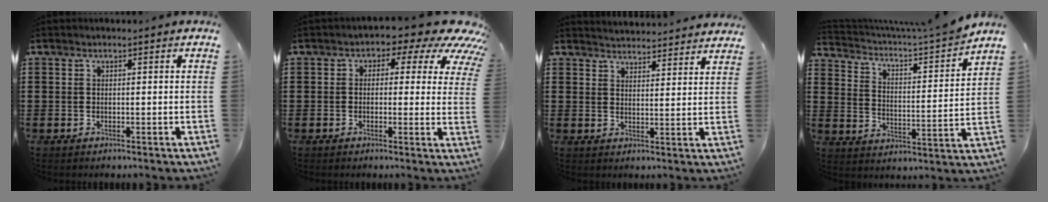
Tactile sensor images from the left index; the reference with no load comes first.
{"total": 4.1, "force": [1.7, 2.7, 2.5], "torque": [-0.051, -0.019, 0.017]}
{"total": 3.4, "force": [3.4, -0.4, -0.3], "torque": [0.003, -0.024, 0.058]}
{"total": 3.1, "force": [2.6, 0.1, 1.7], "torque": [-0.052, -0.030, 0.032]}